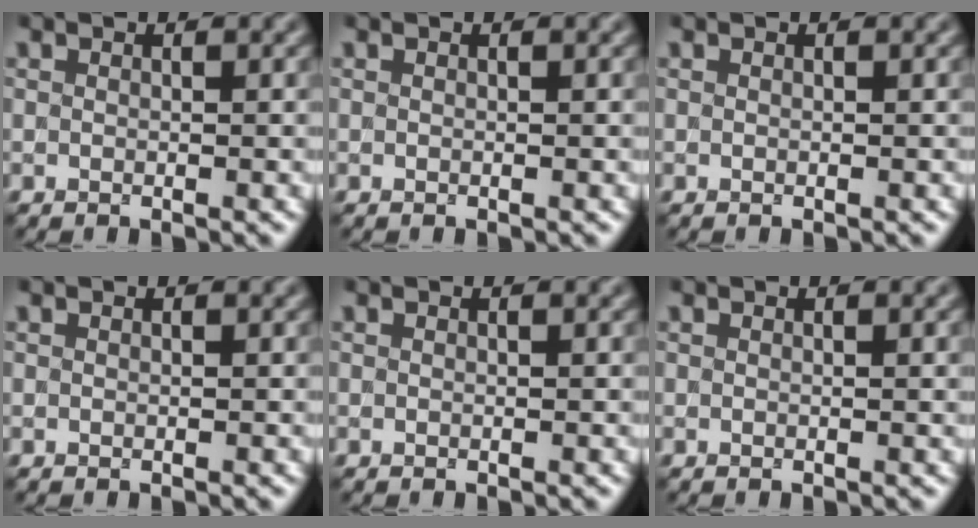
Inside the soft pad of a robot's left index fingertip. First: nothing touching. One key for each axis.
{"total": 0.0}
{"total": 0.0}
{"total": 0.0}
{"total": 0.0}
{"total": 0.9, "fx": 0.1, "fy": 0.2, "fz": 0.9, "tx": -0.012, "ty": 0.000, "tz": -0.001}